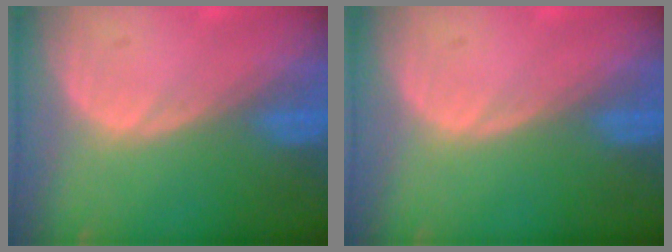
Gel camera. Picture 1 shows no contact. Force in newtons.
{"total": 0.0}